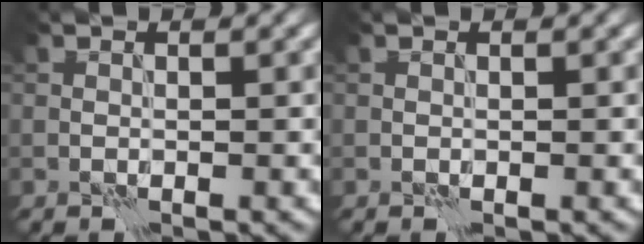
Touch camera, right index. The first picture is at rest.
{"total": 0.0}